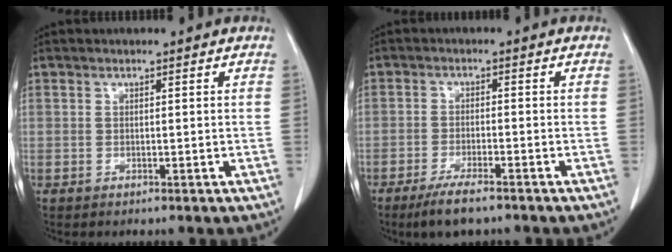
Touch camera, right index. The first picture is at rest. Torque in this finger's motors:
{"motor_torque": [0.37, -0.34, 0.15, 0.05]}